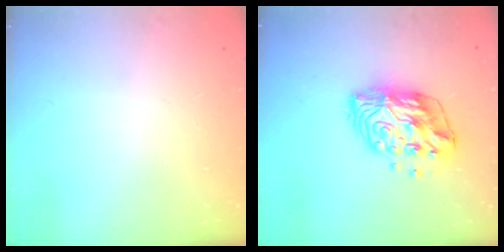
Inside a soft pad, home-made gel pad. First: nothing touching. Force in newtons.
{"total": 13.2, "press": 13.2, "slide": 1.1}